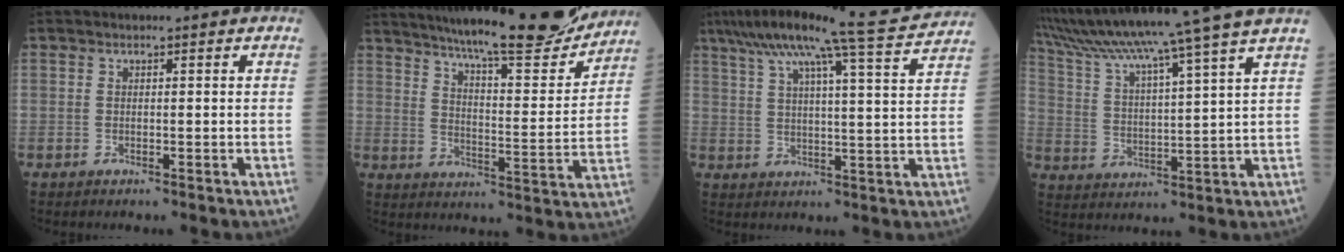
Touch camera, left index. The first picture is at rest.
{"total": 20.8, "force": [18.6, 1.7, 9.2], "torque": [-0.143, -0.030, 0.256]}
{"total": 16.7, "force": [14.2, -1.2, 8.6], "torque": [-0.153, -0.004, 0.192]}
{"total": 18.5, "force": [15.6, -3.1, 9.3], "torque": [-0.168, -0.026, 0.242]}